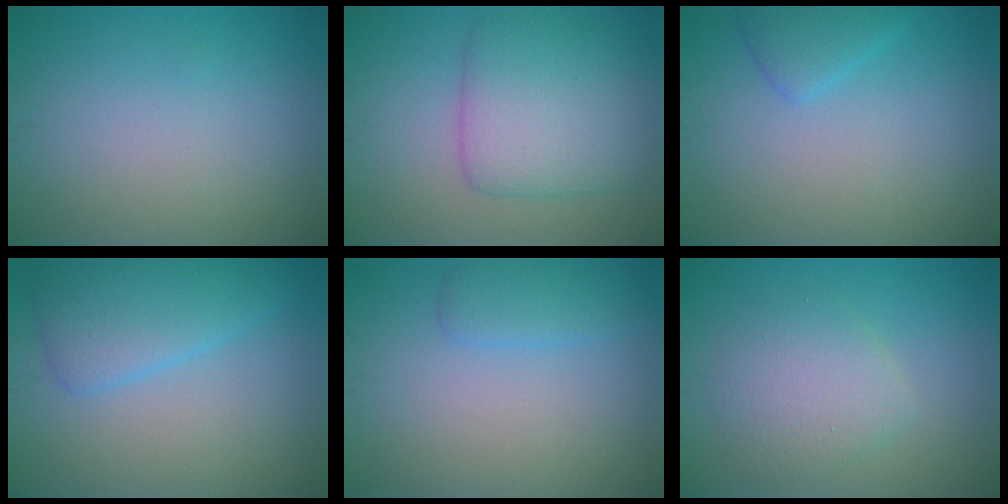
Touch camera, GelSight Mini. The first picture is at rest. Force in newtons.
{"total": 6.3, "press": 6.3, "slide": 0.1}
{"total": 2.0, "press": 2.0, "slide": 0.1}
{"total": 4.4, "press": 4.4, "slide": 0.1}
{"total": 1.8, "press": 1.8, "slide": 0.2}
{"total": 3.6, "press": 3.6, "slide": 0.4}